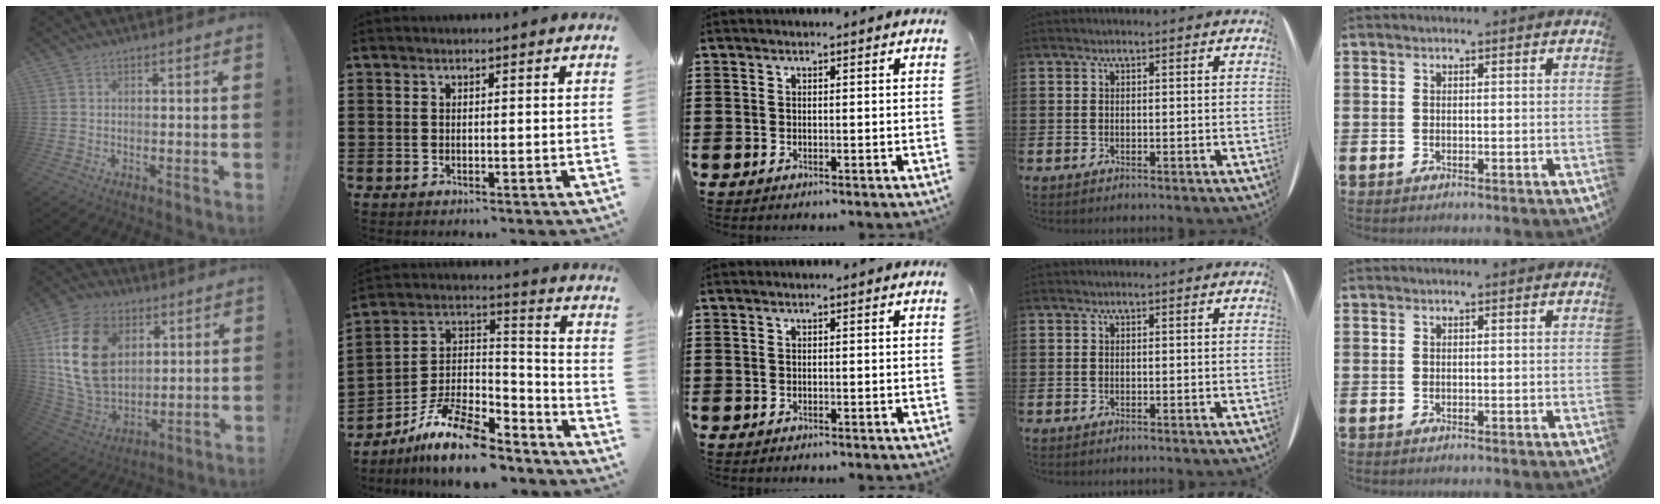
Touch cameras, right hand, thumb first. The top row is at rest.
{"thumb": {"total": 21.5, "force": [6.4, 15.5, 13.6], "torque": [-0.252, -0.028, 0.118]}, "index": {"total": 12.0, "force": [-9.2, 4.1, 6.5], "torque": [-0.137, 0.025, -0.179]}}